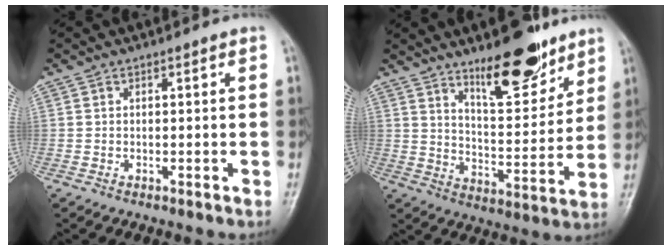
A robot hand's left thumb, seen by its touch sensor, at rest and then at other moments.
{"total": 14.2, "force": [10.1, 4.7, 8.8], "torque": [-0.101, -0.077, 0.167]}